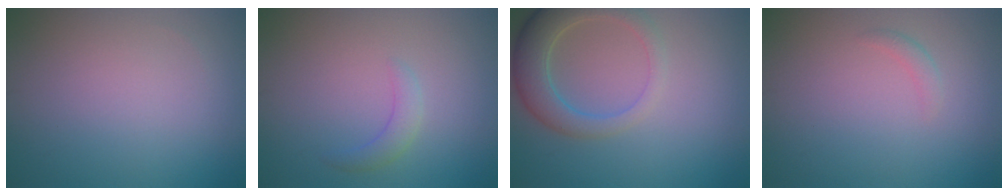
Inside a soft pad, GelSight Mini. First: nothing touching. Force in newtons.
{"total": 1.6, "press": 1.6, "slide": 0.1}
{"total": 4.6, "press": 4.6, "slide": 0.4}
{"total": 0.9, "press": 0.9, "slide": 0.0}